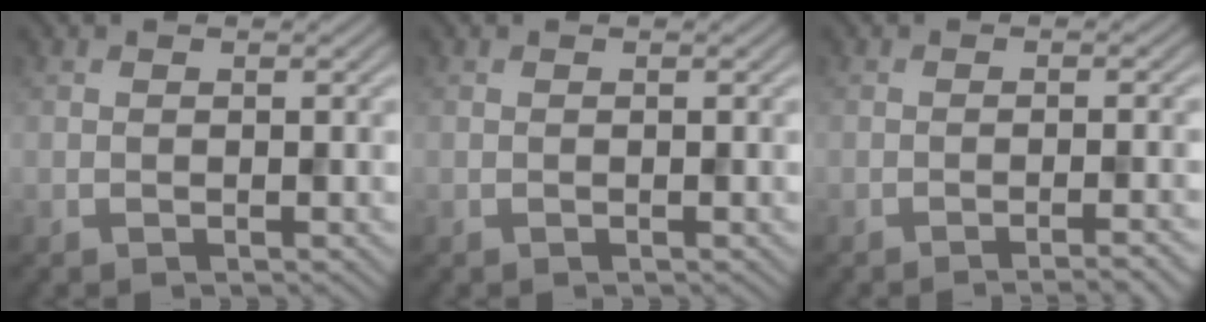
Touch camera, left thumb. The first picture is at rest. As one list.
[{"total": 0.0}, {"total": 3.1, "force": [-1.8, 0.6, 2.5], "torque": [-0.025, 0.005, -0.037]}]